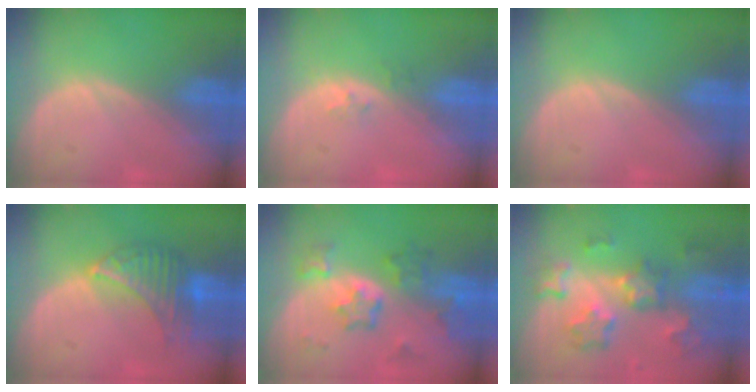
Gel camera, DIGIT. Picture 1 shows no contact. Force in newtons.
{"total": 1.6, "press": 1.2, "slide": 1.0}
{"total": 0.0}
{"total": 7.1, "press": 6.7, "slide": 2.2}
{"total": 7.0, "press": 6.7, "slide": 2.2}
{"total": 9.2, "press": 8.1, "slide": 4.5}